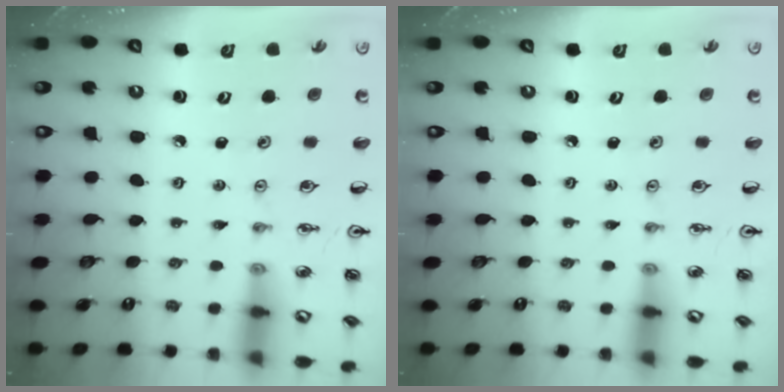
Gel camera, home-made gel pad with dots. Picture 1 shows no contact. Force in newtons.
{"total": 0.0}